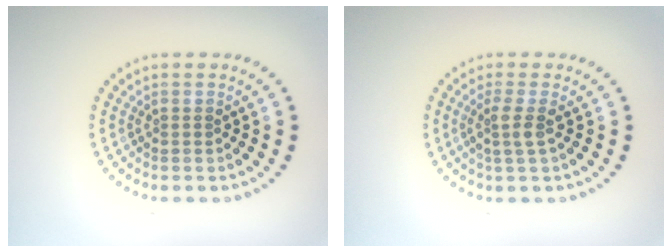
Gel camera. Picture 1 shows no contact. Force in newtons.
{"total": 1.8, "press": 1.4, "slide": 1.1}